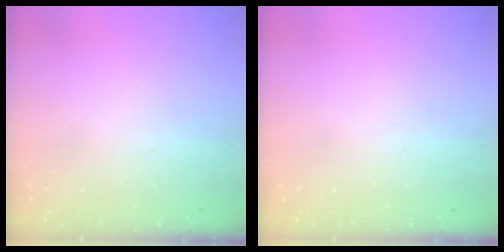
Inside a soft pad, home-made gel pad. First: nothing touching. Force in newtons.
{"total": 0.0}